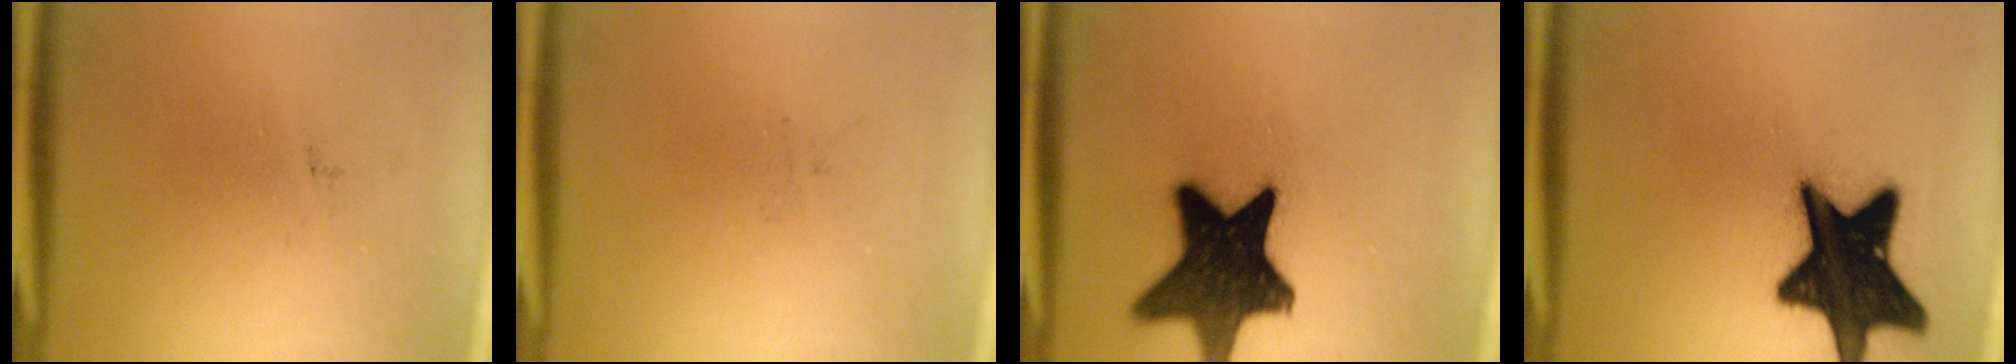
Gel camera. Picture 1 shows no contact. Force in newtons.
{"total": 0.0}
{"total": 16.8}
{"total": 20.0}